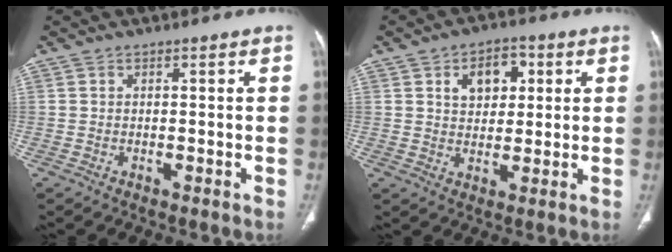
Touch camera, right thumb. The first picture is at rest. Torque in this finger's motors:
{"motor_torque": [-0.77, 0.92, 0.82, 0.24, 0.04]}